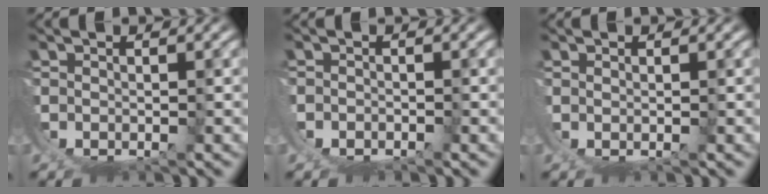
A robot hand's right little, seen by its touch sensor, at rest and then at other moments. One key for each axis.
{"total": 1.2, "fx": -0.2, "fy": 1.1, "fz": 0.3, "tx": -0.009, "ty": 0.001, "tz": -0.004}
{"total": 1.3, "fx": 0.7, "fy": -1.0, "fz": 0.1, "tx": 0.002, "ty": 0.000, "tz": 0.014}